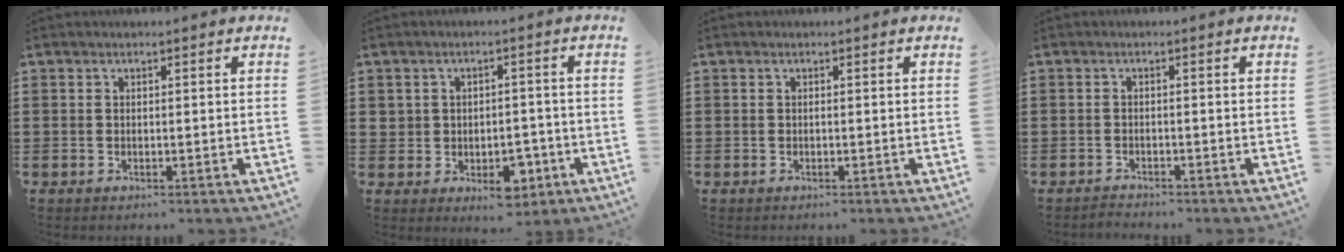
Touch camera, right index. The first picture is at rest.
{"total": 4.5, "force": [-1.4, 3.3, 2.7], "torque": [-0.045, 0.006, -0.028]}
{"total": 0.0}
{"total": 1.1, "force": [-1.1, 0.0, 0.0], "torque": [-0.004, 0.003, -0.025]}